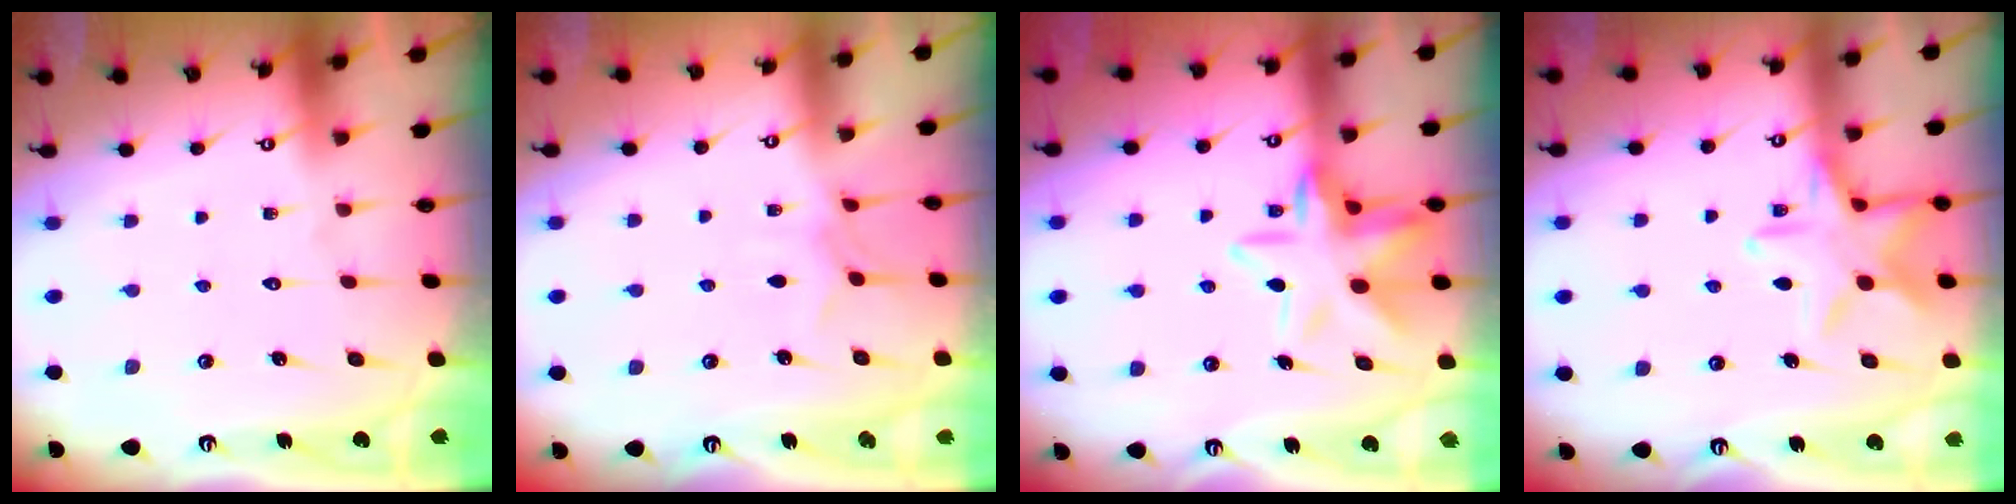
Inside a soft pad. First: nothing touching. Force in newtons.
{"total": 3.3, "press": 3.3, "slide": 0.2}
{"total": 12.3, "press": 12.2, "slide": 1.2}
{"total": 14.3, "press": 14.3, "slide": 1.0}